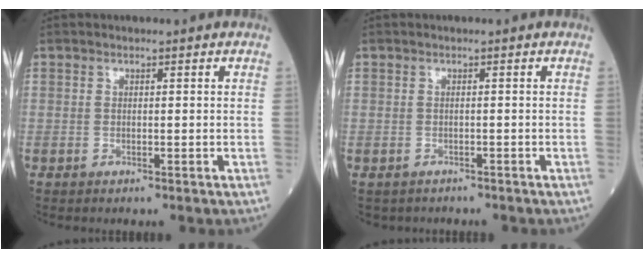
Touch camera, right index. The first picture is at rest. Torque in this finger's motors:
{"motor_torque": [-0.48, -0.15, -1.05, -0.21]}